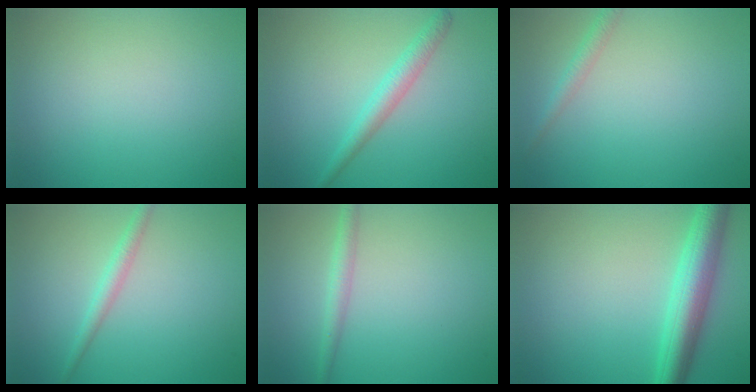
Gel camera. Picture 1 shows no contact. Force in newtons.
{"total": 2.4, "press": 2.4, "slide": 0.1}
{"total": 1.4, "press": 1.4, "slide": 0.0}
{"total": 1.6, "press": 1.6, "slide": 0.0}
{"total": 1.7, "press": 1.7, "slide": 0.0}
{"total": 5.5, "press": 5.5, "slide": 0.1}